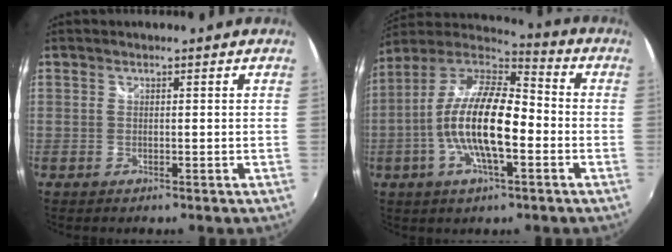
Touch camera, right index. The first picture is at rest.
{"total": 17.2, "force": [-3.5, 5.7, 15.8], "torque": [-0.298, 0.000, -0.073]}